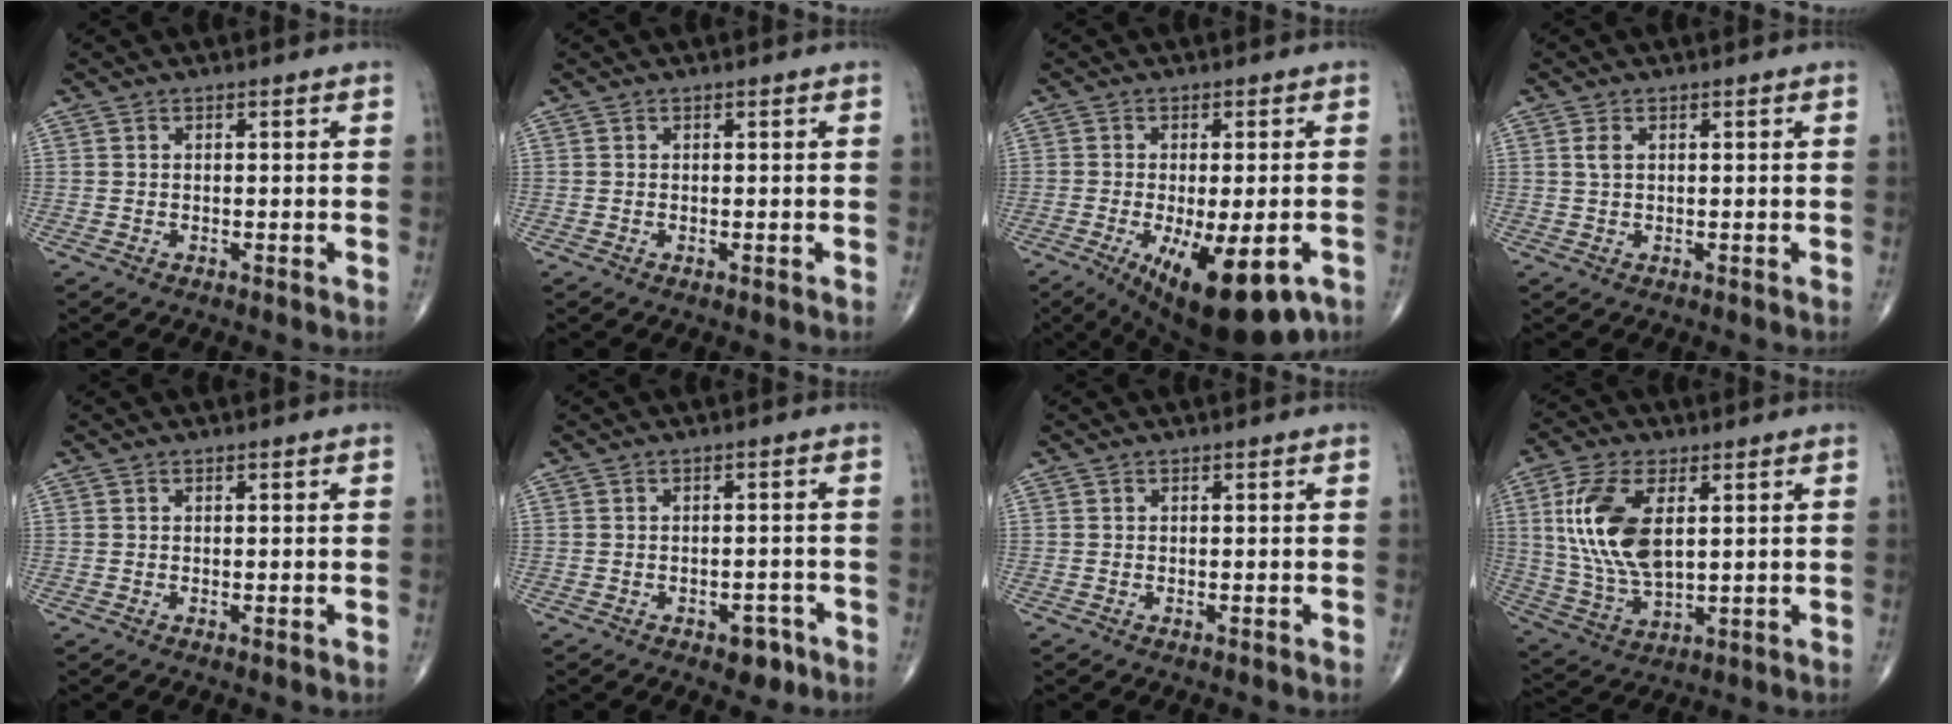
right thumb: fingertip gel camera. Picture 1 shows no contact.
{"total": 0.0}
{"total": 16.3, "force": [-7.2, 6.0, 13.4], "torque": [-0.177, -0.013, -0.093]}
{"total": 1.5, "force": [0.5, 0.8, 1.2], "torque": [-0.031, 0.007, 0.013]}
{"total": 0.5, "force": [0.0, 0.1, 0.5], "torque": [-0.012, -0.002, 0.000]}
{"total": 3.8, "force": [-2.1, 2.1, 2.2], "torque": [-0.011, 0.015, -0.024]}
{"total": 0.0}
{"total": 15.1, "force": [3.5, 7.6, 12.5], "torque": [-0.259, -0.011, 0.076]}